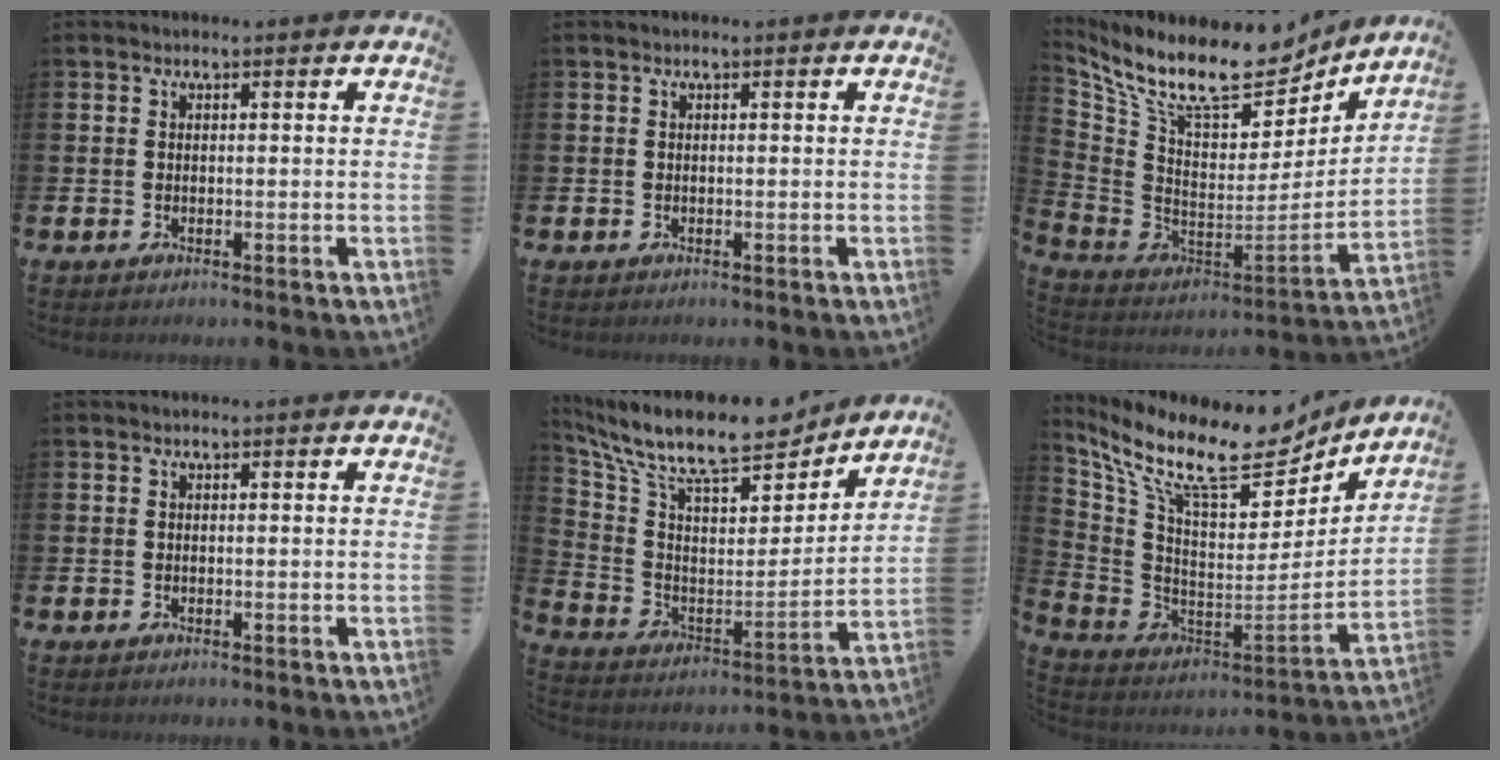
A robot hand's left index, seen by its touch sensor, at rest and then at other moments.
{"total": 0.0}
{"total": 11.5, "force": [8.6, 4.8, 6.0], "torque": [-0.143, -0.059, 0.151]}
{"total": 0.0}
{"total": 12.5, "force": [10.9, 3.5, 5.1], "torque": [-0.137, -0.073, 0.186]}
{"total": 12.6, "force": [9.2, 4.7, 7.3], "torque": [-0.159, -0.070, 0.156]}